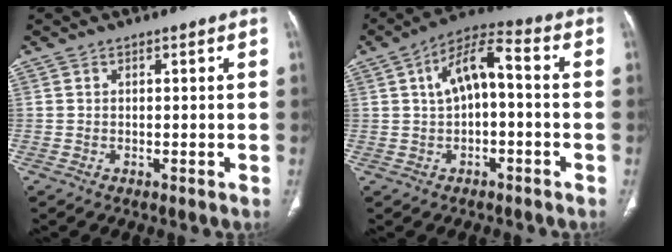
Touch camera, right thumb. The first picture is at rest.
{"total": 8.9, "force": [0.5, 4.2, 7.8], "torque": [-0.134, 0.040, -0.001]}